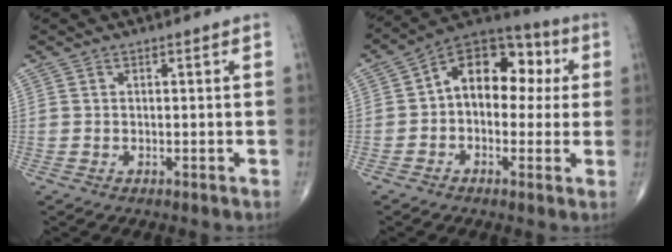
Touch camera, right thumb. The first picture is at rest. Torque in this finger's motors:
{"motor_torque": [0.01, 0.46, 0.60, 0.03, 0.08]}